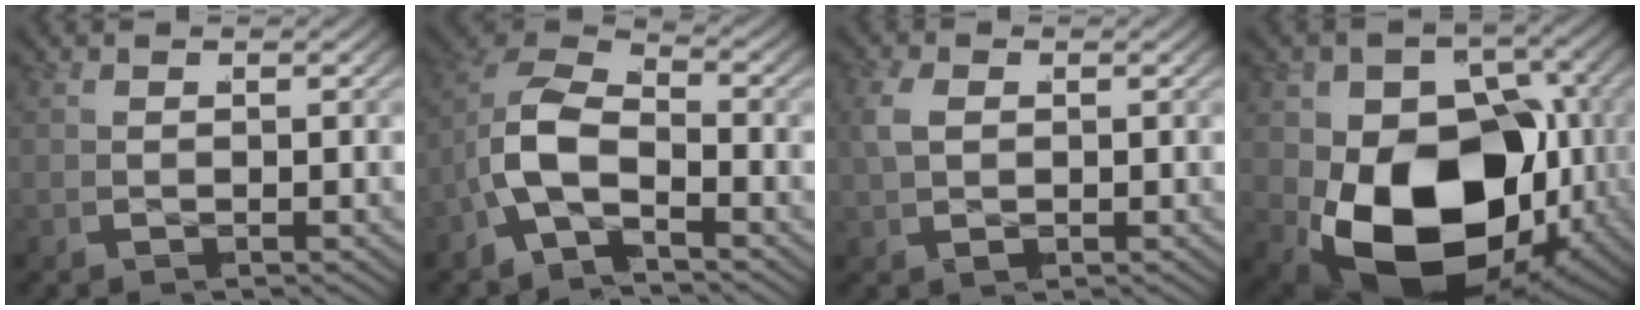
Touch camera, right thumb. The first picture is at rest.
{"total": 9.1, "force": [-1.0, 6.9, 5.8], "torque": [-0.150, -0.019, -0.027]}
{"total": 2.5, "force": [0.4, 1.7, 1.7], "torque": [-0.043, -0.001, 0.013]}
{"total": 22.2, "force": [-3.2, 14.4, 16.6], "torque": [-0.317, -0.076, -0.019]}